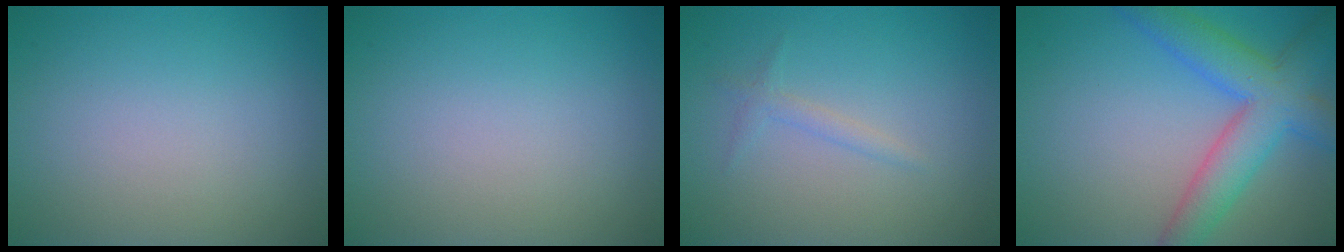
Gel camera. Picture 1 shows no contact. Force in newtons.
{"total": 0.0}
{"total": 1.1, "press": 1.1, "slide": 0.1}
{"total": 6.8, "press": 6.8, "slide": 0.2}